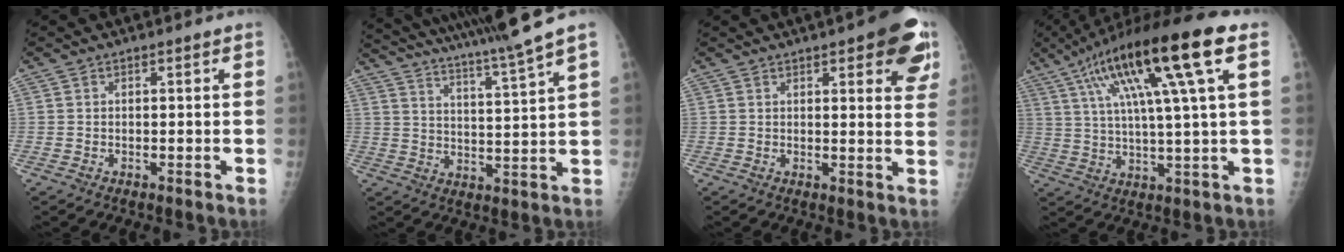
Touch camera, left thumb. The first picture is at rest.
{"total": 16.0, "force": [13.7, -2.1, 7.9], "torque": [-0.127, -0.083, 0.210]}
{"total": 12.1, "force": [6.1, 3.9, 9.7], "torque": [-0.081, -0.019, 0.069]}
{"total": 20.5, "force": [8.5, 2.3, 18.6], "torque": [-0.325, 0.012, 0.138]}